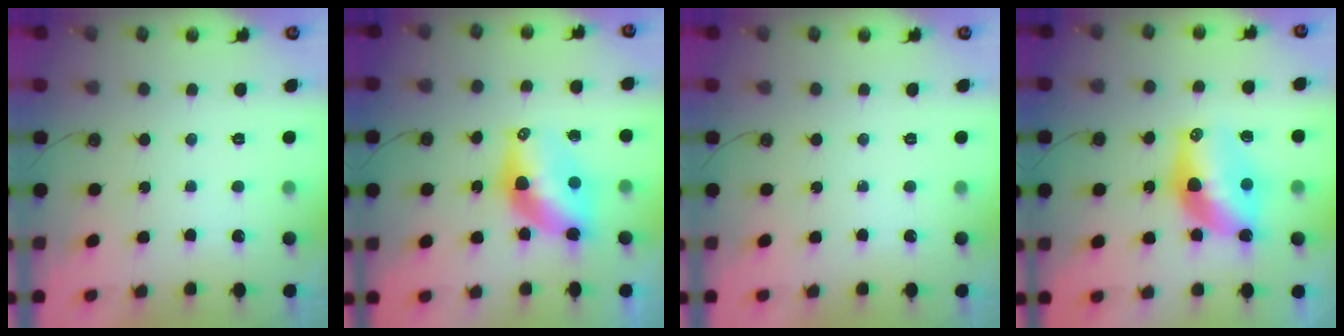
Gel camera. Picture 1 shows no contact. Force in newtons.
{"total": 11.2, "press": 11.2, "slide": 1.0}
{"total": 0.0}
{"total": 12.5, "press": 12.5, "slide": 1.0}